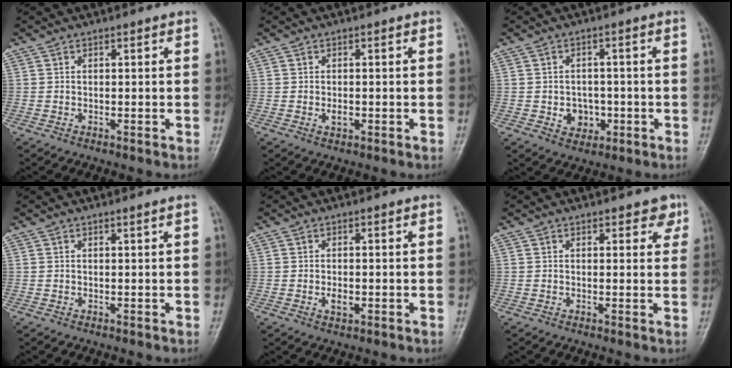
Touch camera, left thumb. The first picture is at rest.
{"total": 1.5, "force": [-0.4, 1.0, 1.1], "torque": [-0.011, 0.002, -0.003]}
{"total": 4.9, "force": [-1.2, 4.2, 2.2], "torque": [-0.002, 0.010, -0.011]}
{"total": 0.6, "force": [0.3, -0.3, 0.5], "torque": [-0.018, -0.006, 0.009]}
{"total": 2.0, "force": [-0.5, 1.2, 1.5], "torque": [-0.022, 0.001, -0.005]}
{"total": 2.9, "force": [1.8, 1.6, 1.6], "torque": [0.008, -0.005, 0.019]}